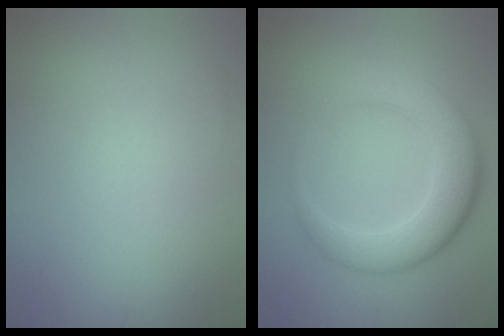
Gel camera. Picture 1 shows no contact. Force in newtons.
{"total": 6.3, "press": 6.2, "slide": 0.3}